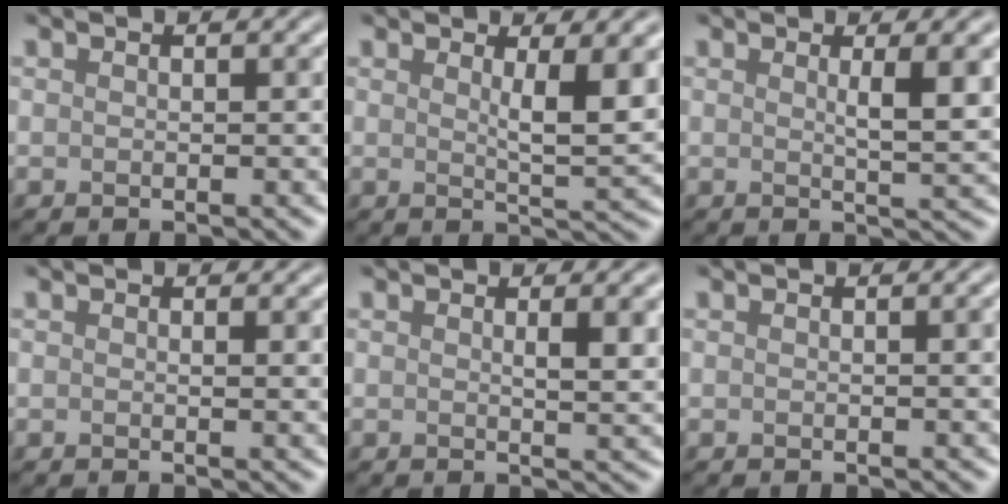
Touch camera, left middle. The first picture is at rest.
{"total": 3.9, "force": [1.2, 0.7, 3.7], "torque": [-0.050, -0.006, 0.026]}
{"total": 4.0, "force": [0.8, 0.8, 3.8], "torque": [-0.044, 0.002, 0.017]}
{"total": 0.7, "force": [0.2, 0.1, 0.6], "torque": [0.000, 0.003, 0.006]}
{"total": 3.1, "force": [0.7, 0.7, 2.9], "torque": [-0.026, 0.005, 0.015]}
{"total": 1.2, "force": [0.0, 0.2, 1.2], "torque": [-0.010, 0.008, 0.003]}